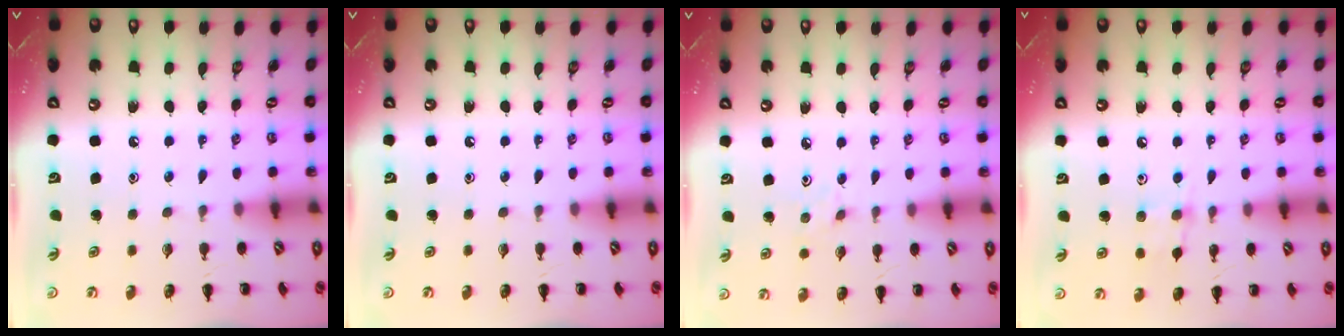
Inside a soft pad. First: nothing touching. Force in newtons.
{"total": 0.0}
{"total": 2.5, "press": 2.3, "slide": 0.9}
{"total": 7.2, "press": 6.9, "slide": 1.7}